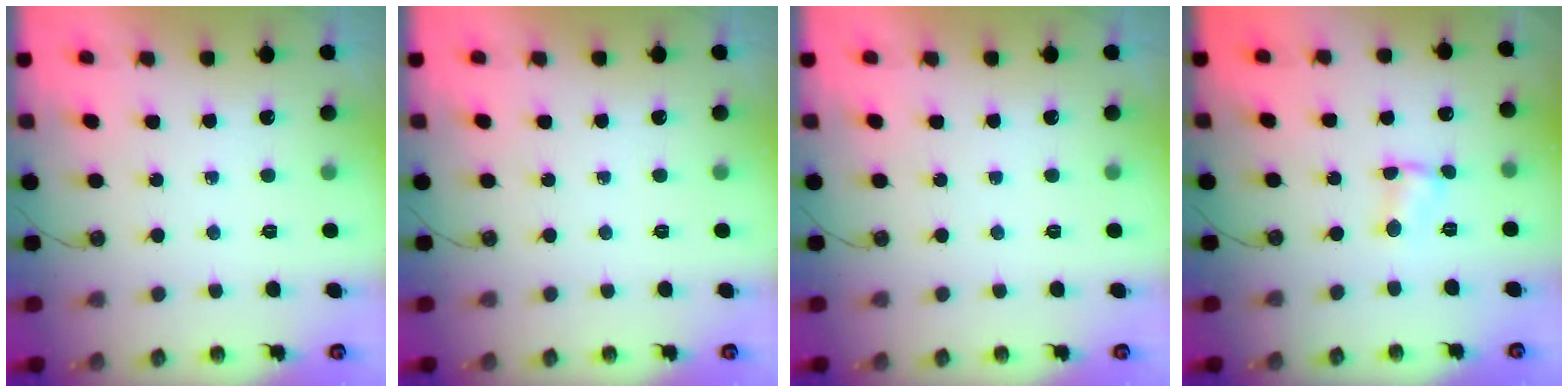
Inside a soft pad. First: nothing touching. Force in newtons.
{"total": 0.0}
{"total": 0.0}
{"total": 1.7, "press": 1.6, "slide": 0.2}